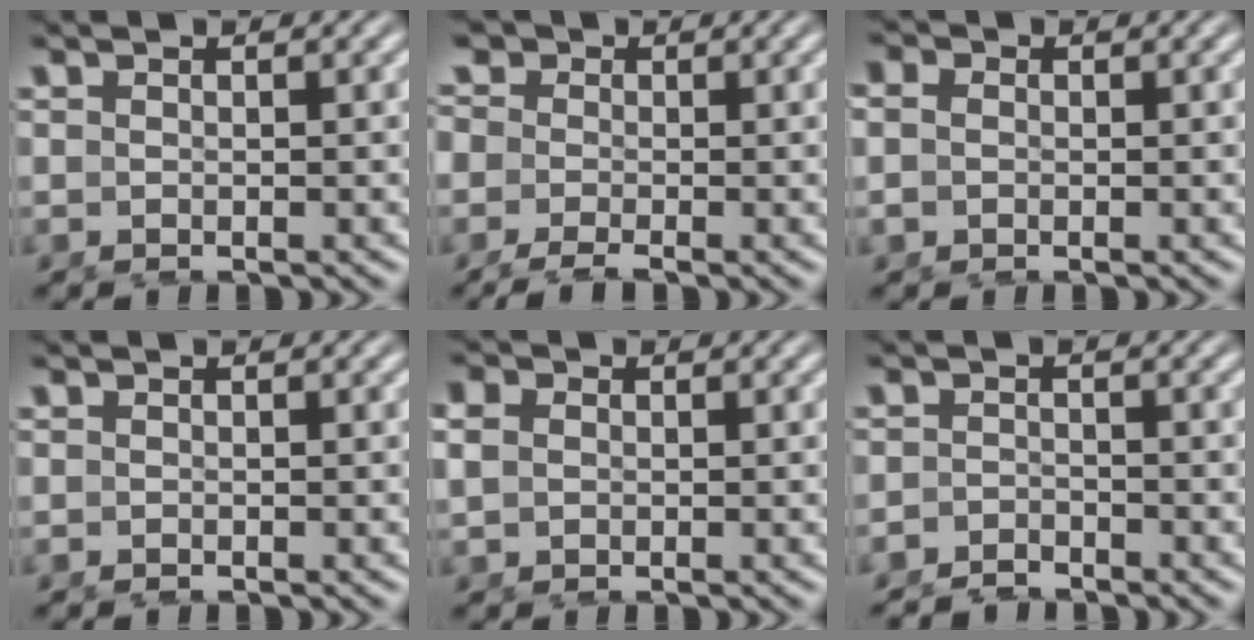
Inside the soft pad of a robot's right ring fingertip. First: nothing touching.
{"total": 3.5, "force": [-0.2, 3.1, 1.5], "torque": [-0.028, 0.001, -0.019]}
{"total": 1.7, "force": [0.1, 1.4, 0.8], "torque": [-0.030, -0.007, 0.002]}
{"total": 0.0}
{"total": 1.7, "force": [0.5, 1.4, 0.9], "torque": [-0.028, -0.003, 0.010]}
{"total": 2.4, "force": [-2.3, 0.0, -0.6], "torque": [0.010, -0.013, -0.037]}